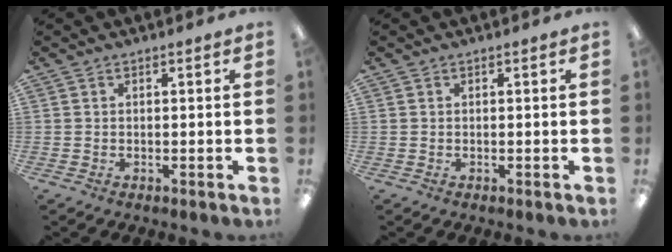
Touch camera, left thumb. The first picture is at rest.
{"total": 0.0}